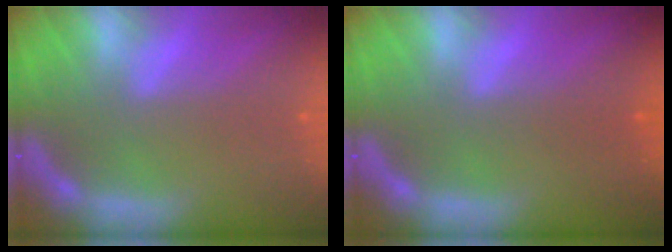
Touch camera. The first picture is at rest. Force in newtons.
{"total": 1.5}